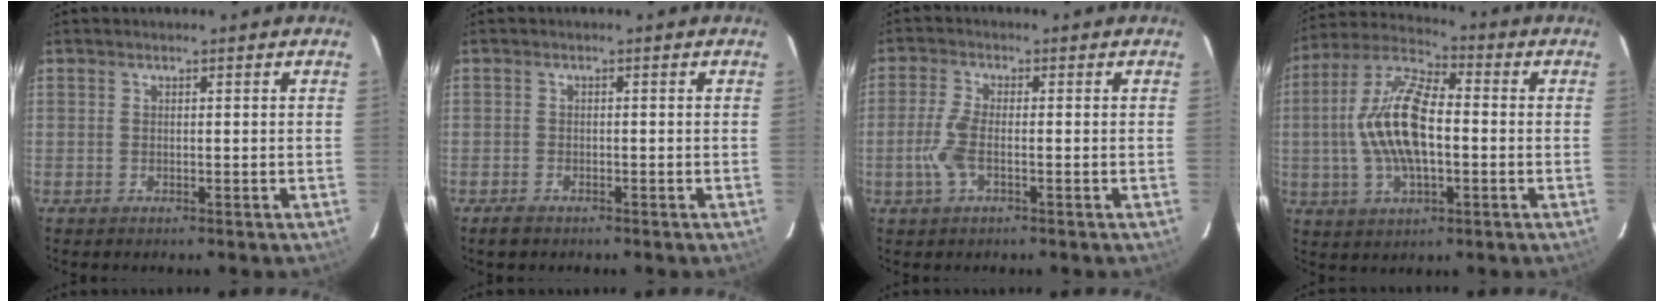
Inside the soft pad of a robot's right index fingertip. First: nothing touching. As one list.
[{"total": 2.0, "force": [-1.6, 1.0, 0.8], "torque": [-0.020, 0.001, -0.027]}, {"total": 5.5, "force": [-1.5, 1.8, 4.9], "torque": [-0.114, 0.001, -0.031]}, {"total": 15.1, "force": [-0.9, 6.4, 13.6], "torque": [-0.275, 0.012, -0.021]}]